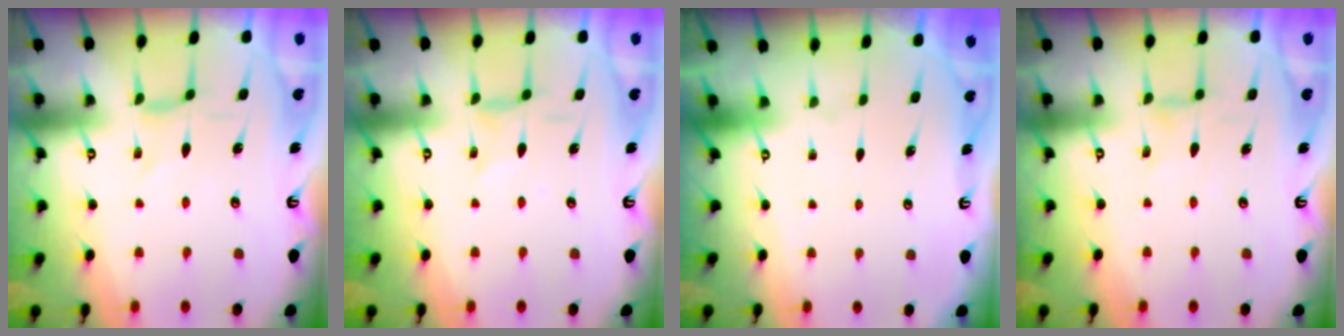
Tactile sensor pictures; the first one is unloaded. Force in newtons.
{"total": 1.6, "press": 1.5, "slide": 0.3}
{"total": 0.0}
{"total": 0.8, "press": 0.7, "slide": 0.3}